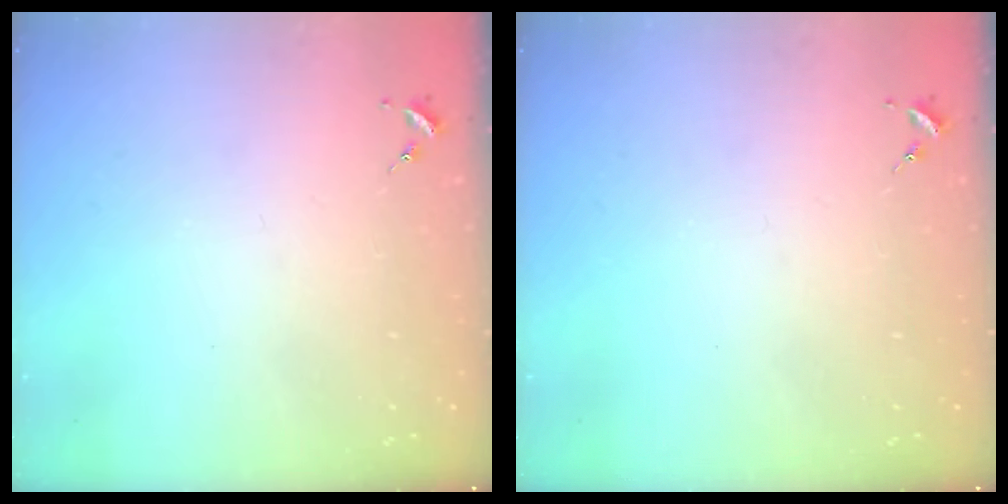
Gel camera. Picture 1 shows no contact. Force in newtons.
{"total": 0.0}